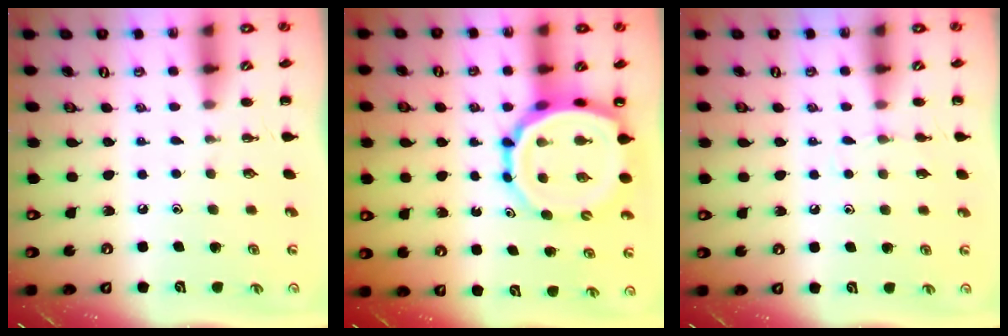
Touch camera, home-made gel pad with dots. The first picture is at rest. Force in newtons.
{"total": 12.7, "press": 12.2, "slide": 3.3}
{"total": 4.0, "press": 3.8, "slide": 1.4}